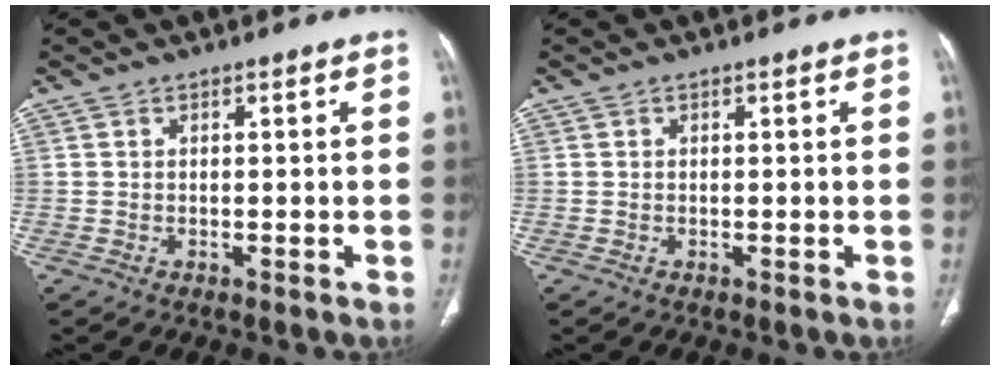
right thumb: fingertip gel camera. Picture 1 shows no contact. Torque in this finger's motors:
{"motor_torque": [0.00, 0.04, -0.05, 0.02, 0.01]}